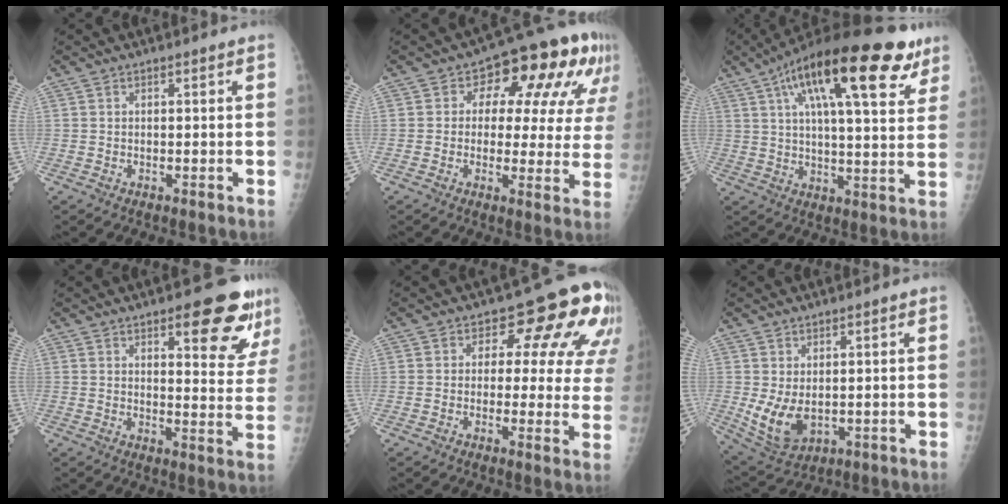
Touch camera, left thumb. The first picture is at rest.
{"total": 16.6, "force": [6.3, 9.2, 12.3], "torque": [-0.098, 0.010, 0.071]}
{"total": 24.9, "force": [12.8, 7.8, 19.9], "torque": [-0.296, -0.003, 0.195]}
{"total": 13.5, "force": [7.9, 4.3, 10.0], "torque": [-0.082, -0.044, 0.101]}
{"total": 14.2, "force": [5.9, 8.2, 9.9], "torque": [-0.059, -0.018, 0.050]}
{"total": 7.6, "force": [0.0, 4.9, 5.8], "torque": [-0.100, -0.015, 0.020]}